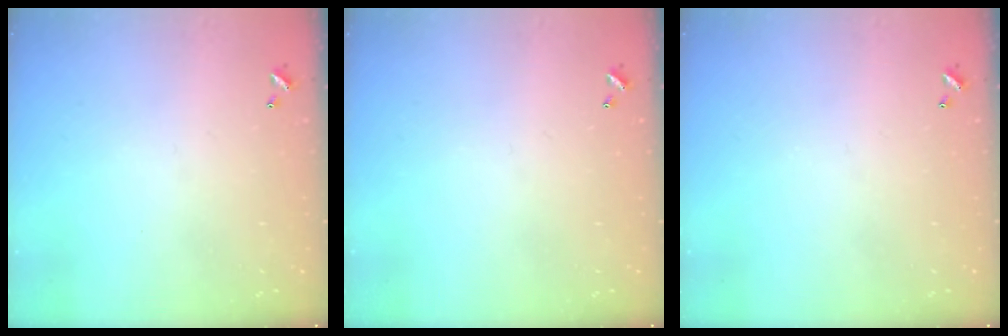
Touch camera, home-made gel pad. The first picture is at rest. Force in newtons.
{"total": 0.0}
{"total": 0.0}